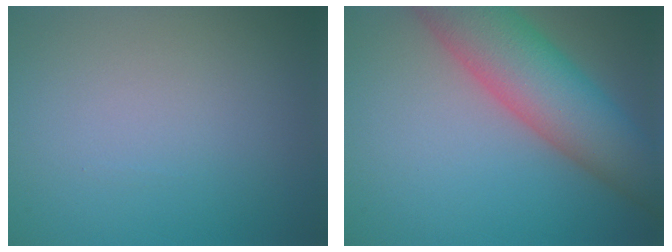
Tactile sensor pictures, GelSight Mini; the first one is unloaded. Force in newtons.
{"total": 9.9, "press": 9.9, "slide": 0.5}